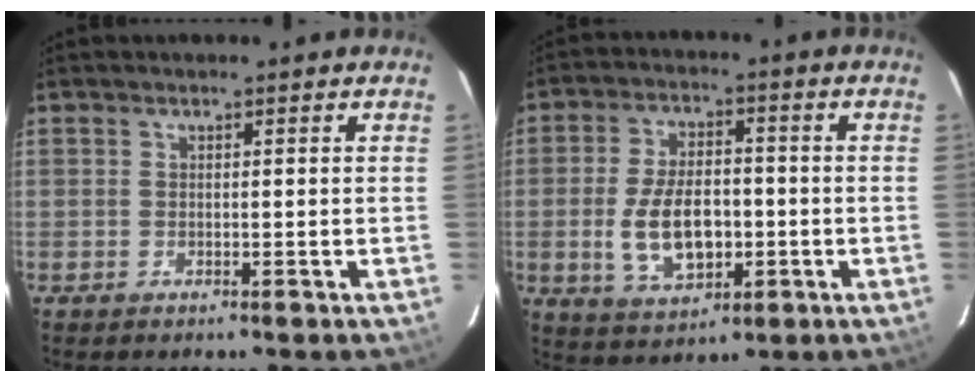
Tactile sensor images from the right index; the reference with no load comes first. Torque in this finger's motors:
{"motor_torque": [1.22, -0.48, 0.70, 0.15]}